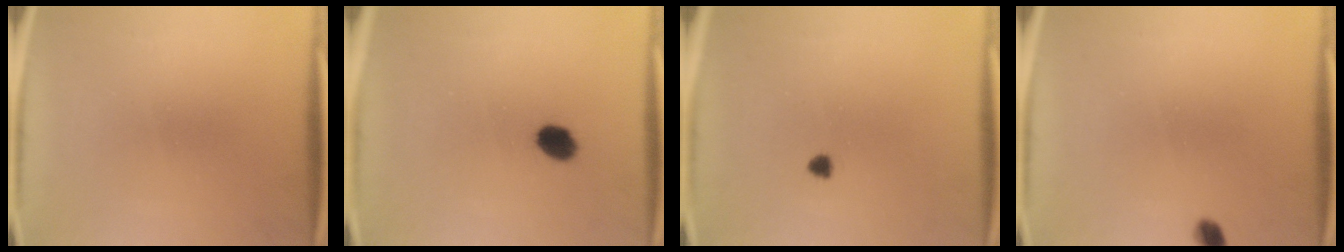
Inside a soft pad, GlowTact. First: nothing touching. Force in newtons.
{"total": 5.3}
{"total": 1.2}
{"total": 1.8}